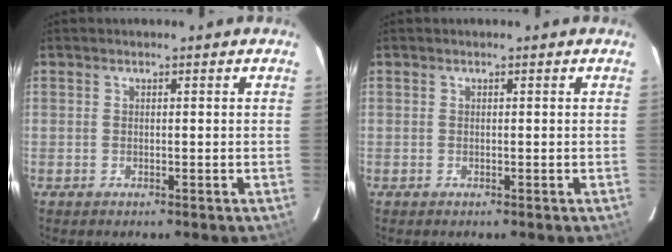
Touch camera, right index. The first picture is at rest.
{"total": 0.0}